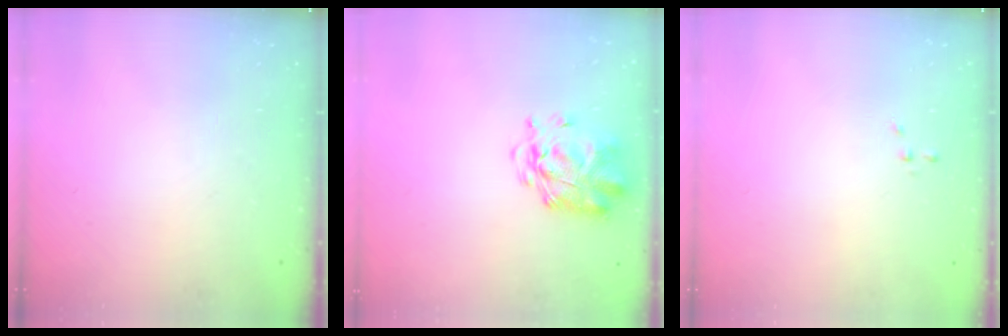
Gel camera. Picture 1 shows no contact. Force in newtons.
{"total": 2.9, "press": 2.8, "slide": 0.8}
{"total": 0.0}